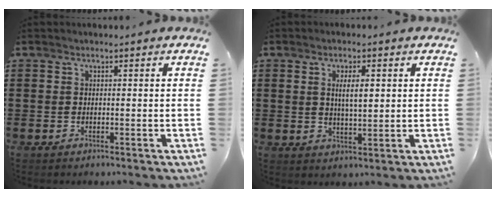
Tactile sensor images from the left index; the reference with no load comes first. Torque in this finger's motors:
{"motor_torque": [0.53, -0.15, 0.16, 0.12]}